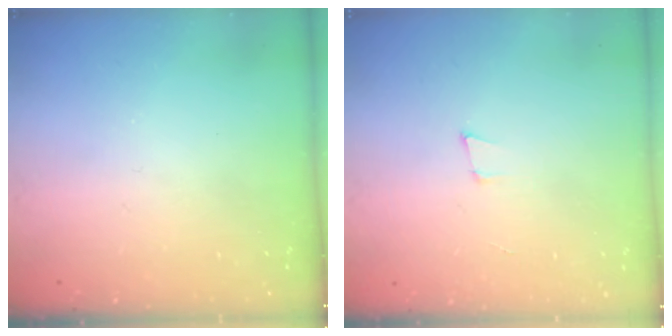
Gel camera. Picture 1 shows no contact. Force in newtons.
{"total": 3.6, "press": 2.5, "slide": 2.7}